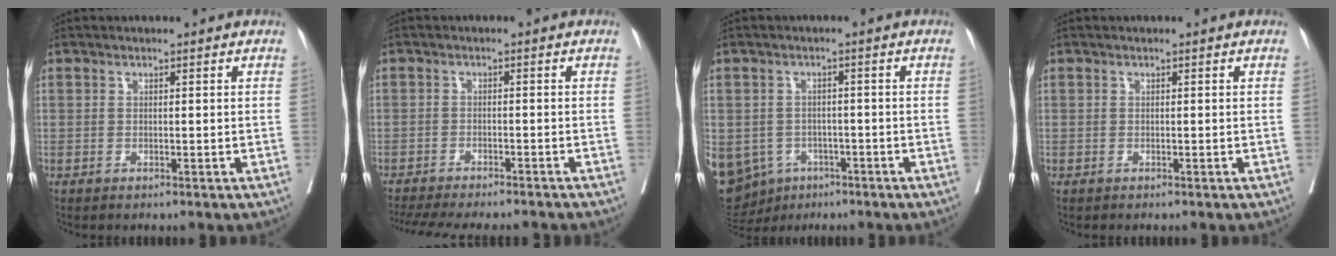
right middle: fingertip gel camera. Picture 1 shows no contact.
{"total": 15.1, "force": [-13.6, 2.6, 6.1], "torque": [-0.127, -0.022, -0.184]}
{"total": 17.5, "force": [-7.5, 14.3, 6.7], "torque": [-0.208, 0.000, -0.096]}
{"total": 0.0}